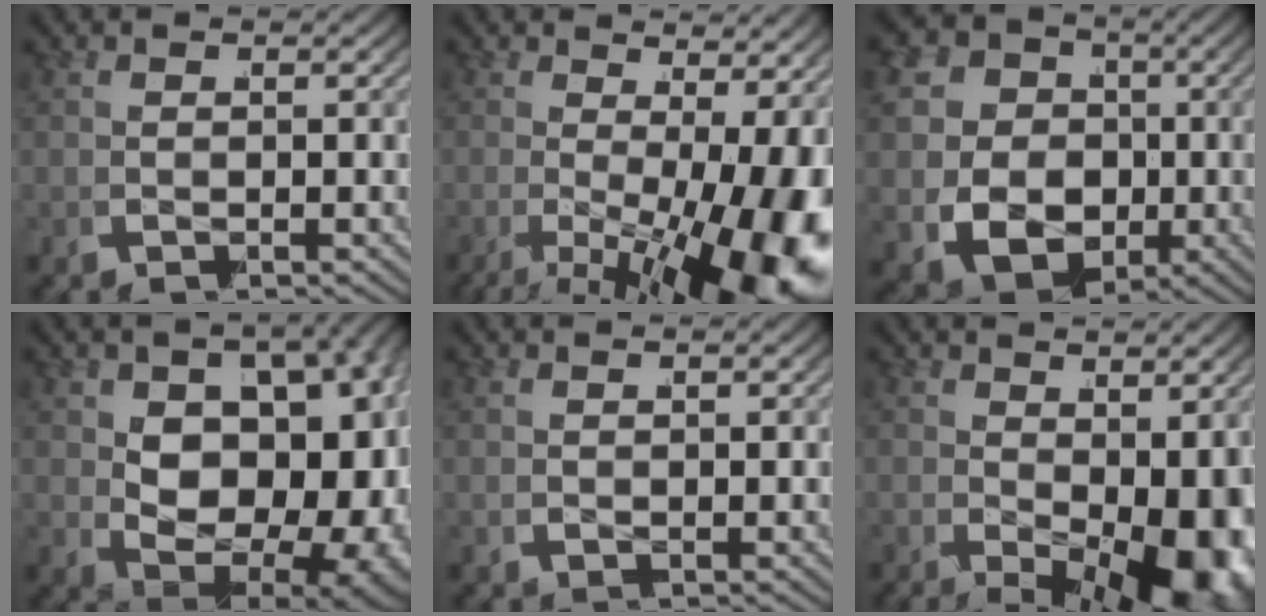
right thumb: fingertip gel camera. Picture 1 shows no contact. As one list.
[{"total": 14.4, "force": [-3.7, 7.7, 11.6], "torque": [-0.192, -0.059, -0.029]}, {"total": 20.0, "force": [0.7, 16.8, 10.9], "torque": [-0.249, -0.055, 0.015]}, {"total": 18.2, "force": [-1.7, 12.2, 13.4], "torque": [-0.243, -0.067, 0.007]}, {"total": 0.0}, {"total": 12.7, "force": [-3.1, 7.3, 9.9], "torque": [-0.147, -0.043, -0.029]}]